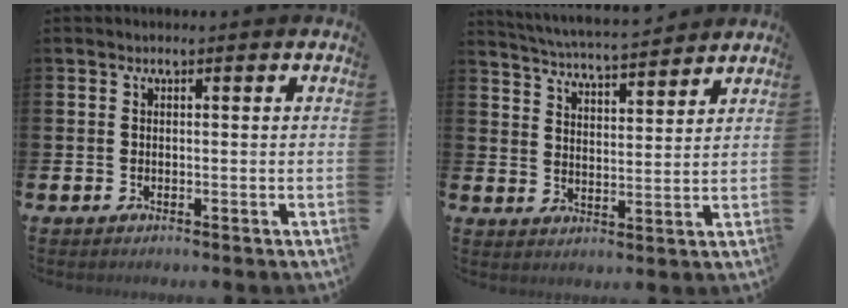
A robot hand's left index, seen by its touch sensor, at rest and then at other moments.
{"total": 5.3, "force": [5.2, 0.3, 0.7], "torque": [-0.037, -0.036, 0.091]}